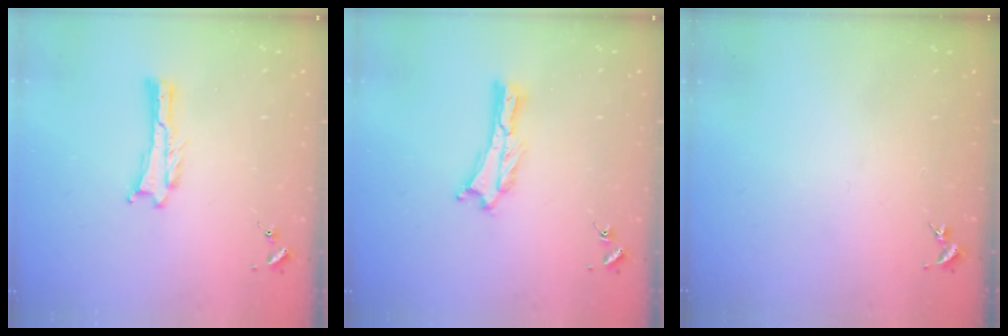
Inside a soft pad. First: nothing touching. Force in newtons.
{"total": 0.6, "press": 0.6, "slide": 0.2}
{"total": 0.0}